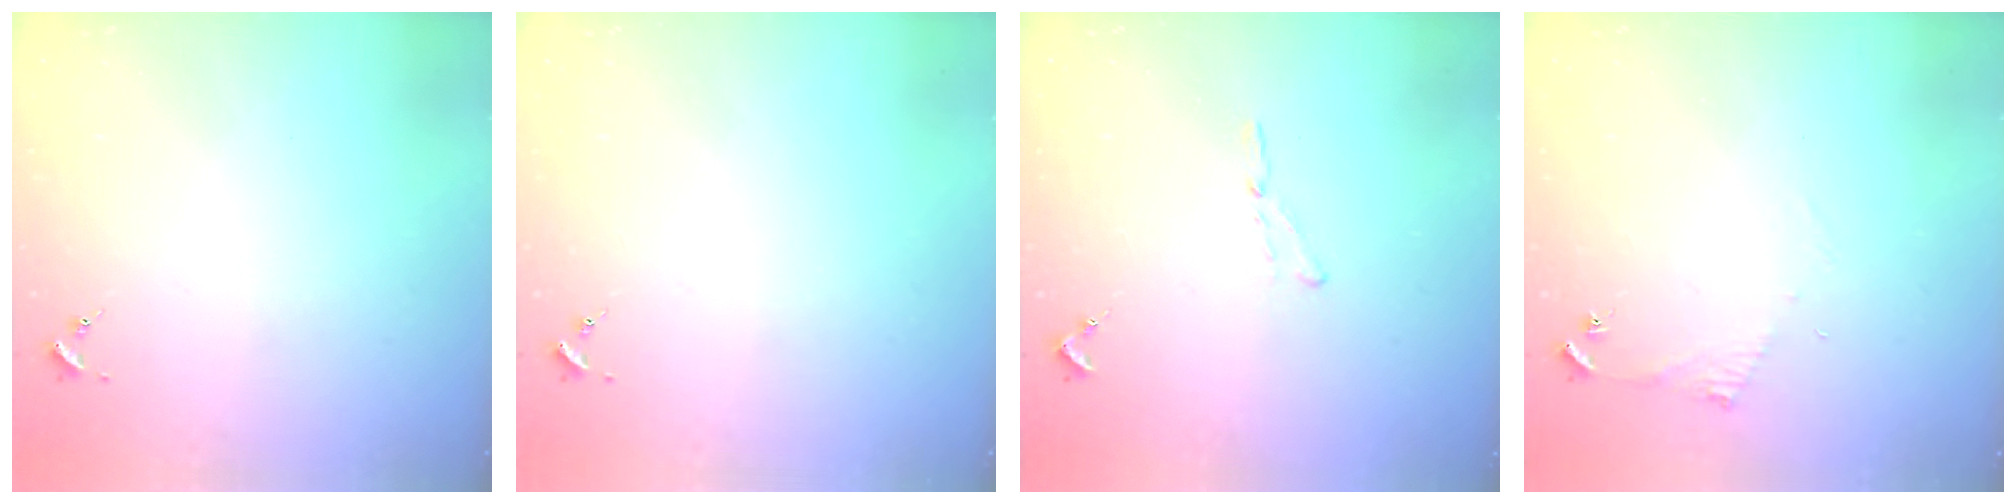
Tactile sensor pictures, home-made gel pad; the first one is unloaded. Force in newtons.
{"total": 0.0}
{"total": 3.4, "press": 3.4, "slide": 0.3}
{"total": 5.1, "press": 5.1, "slide": 0.5}